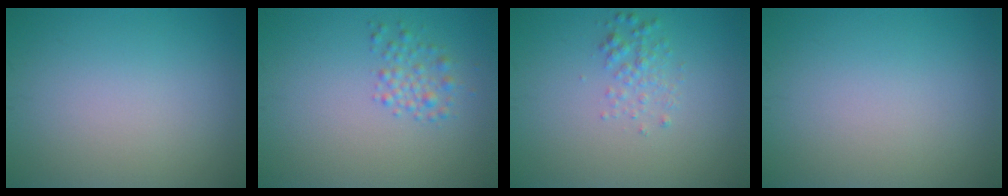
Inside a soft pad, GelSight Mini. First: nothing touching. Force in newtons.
{"total": 1.8, "press": 1.8, "slide": 0.1}
{"total": 1.6, "press": 1.6, "slide": 0.0}
{"total": 0.0}